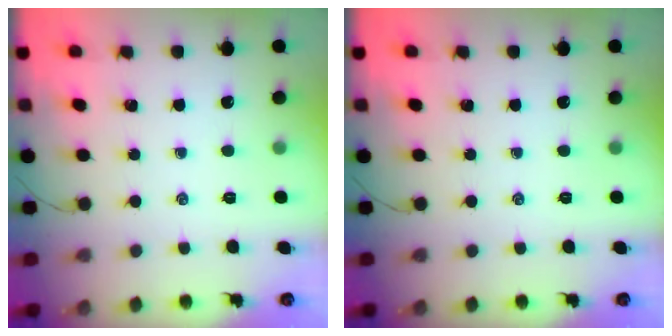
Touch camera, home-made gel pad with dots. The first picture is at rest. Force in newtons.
{"total": 0.0}